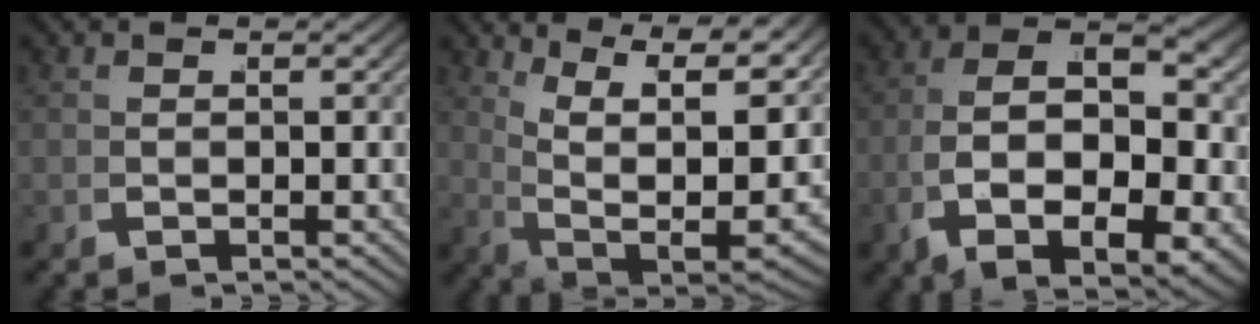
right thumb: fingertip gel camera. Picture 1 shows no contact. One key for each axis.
{"total": 16.2, "fx": 2.5, "fy": 10.2, "fz": 12.3, "tx": -0.205, "ty": -0.043, "tz": 0.059}
{"total": 12.3, "fx": -0.4, "fy": 7.2, "fz": 9.9, "tx": -0.180, "ty": -0.034, "tz": 0.007}